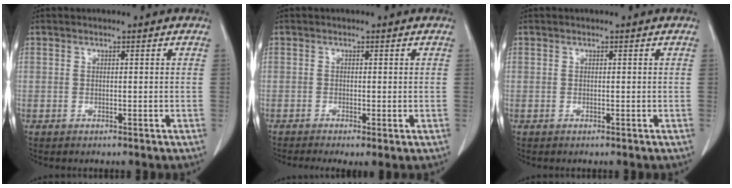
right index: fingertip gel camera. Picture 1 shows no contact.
{"total": 3.2, "force": [-1.7, 0.8, 2.6], "torque": [-0.043, -0.012, -0.028]}
{"total": 0.0}